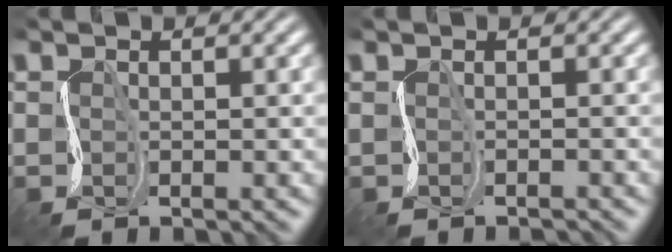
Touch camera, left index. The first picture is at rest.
{"total": 0.7, "force": [-0.4, 0.1, 0.5], "torque": [-0.012, -0.013, -0.016]}